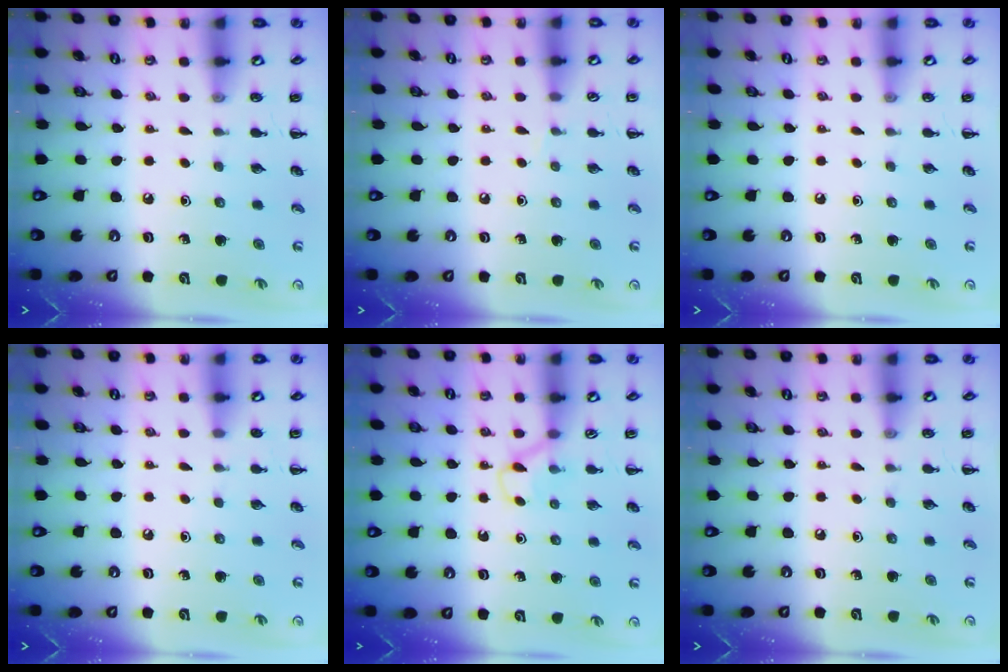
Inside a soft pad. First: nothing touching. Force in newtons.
{"total": 3.0, "press": 2.8, "slide": 1.0}
{"total": 0.0}
{"total": 0.5, "press": 0.5, "slide": 0.1}
{"total": 3.5, "press": 3.3, "slide": 1.2}
{"total": 0.0}